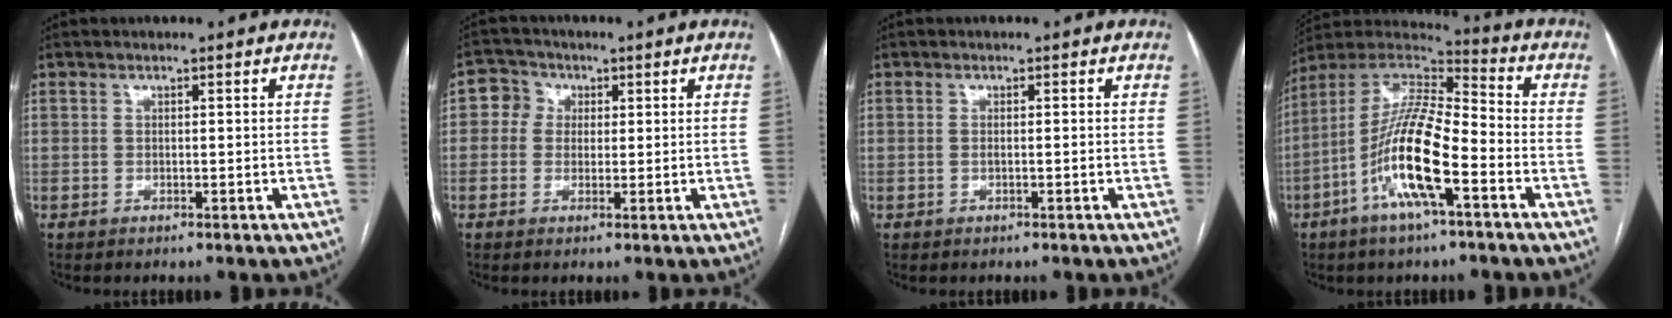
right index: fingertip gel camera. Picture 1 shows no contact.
{"total": 3.7, "force": [0.7, 3.5, 1.0], "torque": [-0.015, 0.016, 0.010]}
{"total": 0.6, "force": [0.0, 0.1, 0.6], "torque": [-0.010, 0.000, 0.004]}
{"total": 15.6, "force": [-5.7, 2.8, 14.3], "torque": [-0.286, 0.001, -0.110]}